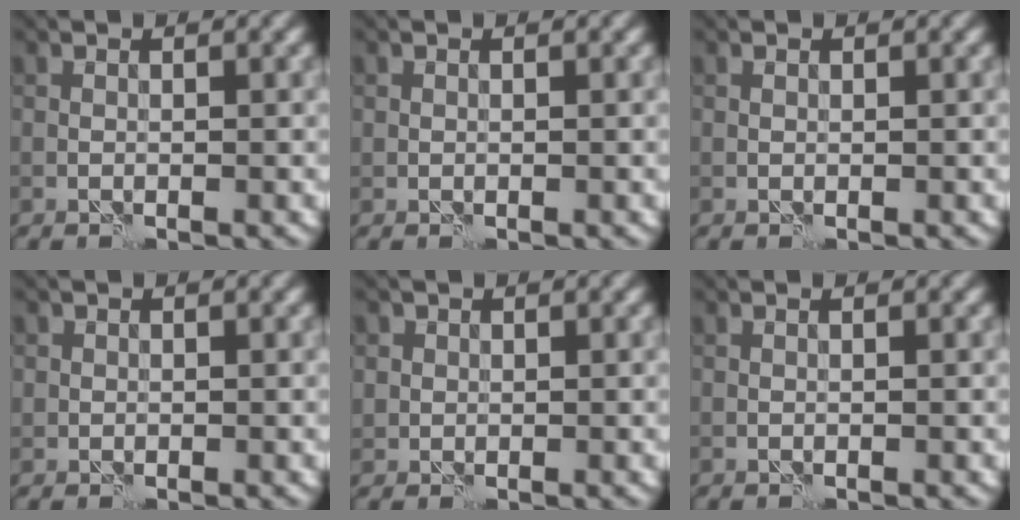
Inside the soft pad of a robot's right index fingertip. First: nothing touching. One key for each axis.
{"total": 0.0}
{"total": 0.0}
{"total": 0.7, "fx": 0.1, "fy": 0.7, "fz": 0.0, "tx": 0.009, "ty": -0.003, "tz": 0.000}
{"total": 1.3, "fx": 0.5, "fy": 1.3, "fz": 0.1, "tx": 0.007, "ty": -0.004, "tz": 0.010}
{"total": 0.0}